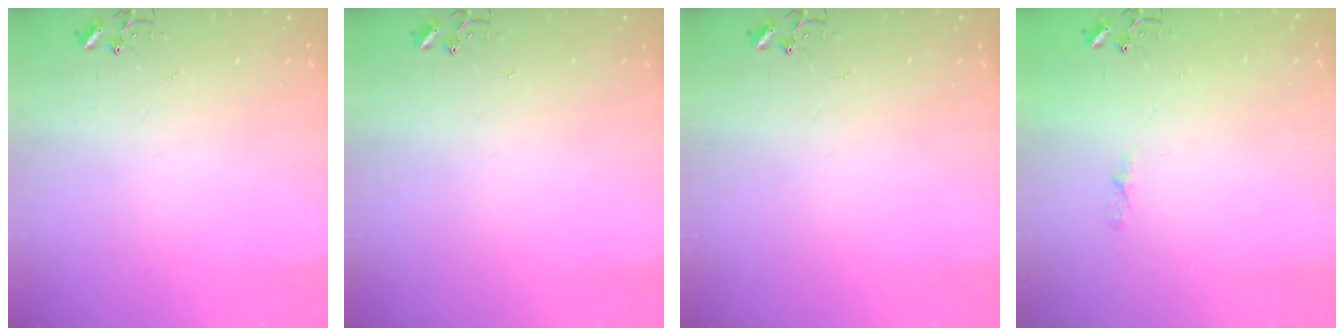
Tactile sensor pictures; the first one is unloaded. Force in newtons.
{"total": 0.0}
{"total": 0.0}
{"total": 3.4, "press": 3.4, "slide": 0.5}